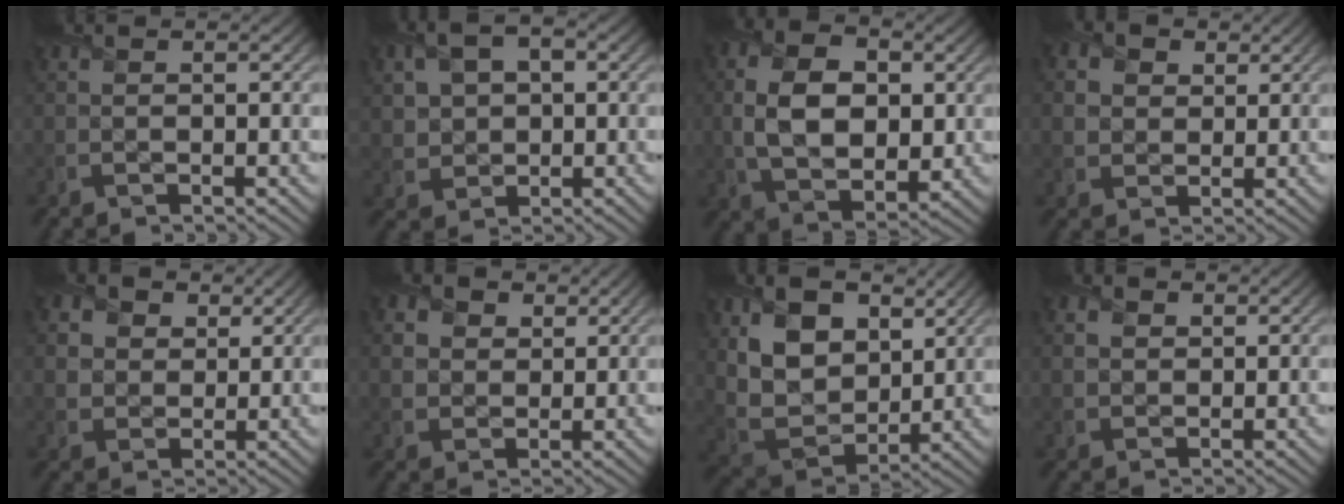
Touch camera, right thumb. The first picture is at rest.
{"total": 6.5, "force": [1.7, 4.7, 4.3], "torque": [-0.097, 0.005, 0.029]}
{"total": 10.3, "force": [0.8, 6.7, 7.8], "torque": [-0.172, -0.002, 0.009]}
{"total": 4.8, "force": [1.9, 3.9, 2.0], "torque": [-0.085, 0.001, 0.030]}
{"total": 7.1, "force": [3.6, 5.3, 2.9], "torque": [-0.123, 0.005, 0.066]}
{"total": 5.7, "force": [2.8, 4.3, 2.4], "torque": [-0.099, -0.003, 0.049]}
{"total": 11.0, "force": [4.1, 7.4, 7.0], "torque": [-0.164, -0.006, 0.073]}
{"total": 2.9, "force": [1.1, 2.3, 1.5], "torque": [-0.044, 0.002, 0.022]}